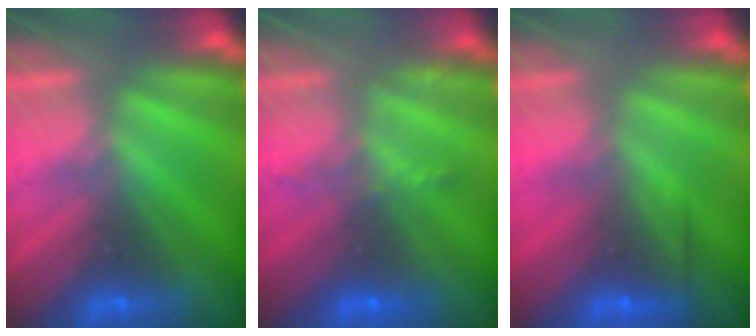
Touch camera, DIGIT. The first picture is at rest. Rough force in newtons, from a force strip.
{"total": 2.3}
{"total": 2.6}